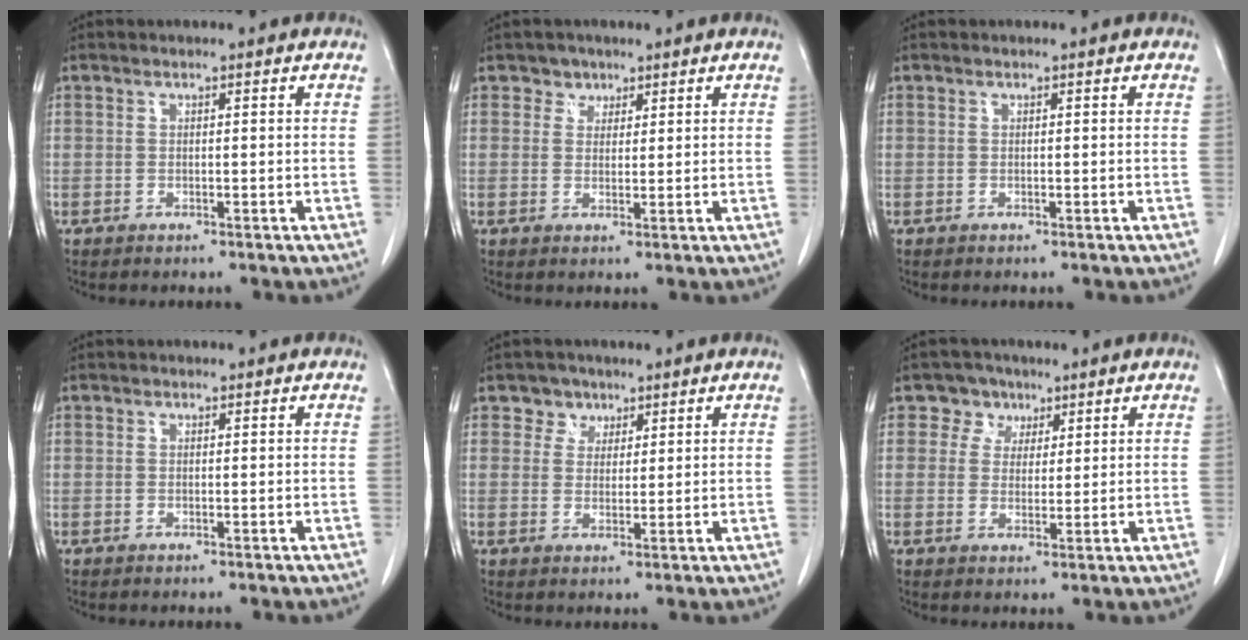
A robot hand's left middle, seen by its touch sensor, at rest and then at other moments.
{"total": 2.1, "force": [1.3, 1.6, -0.1], "torque": [0.009, 0.000, 0.016]}
{"total": 0.0}
{"total": 0.0}
{"total": 3.1, "force": [1.9, 2.4, -0.1], "torque": [0.009, 0.003, 0.027]}
{"total": 3.9, "force": [2.1, 3.3, 0.2], "torque": [-0.001, 0.007, 0.033]}